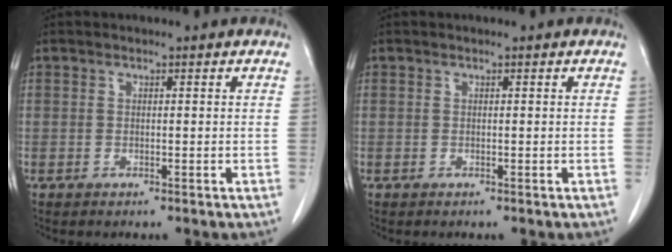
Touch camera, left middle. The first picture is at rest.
{"total": 0.0}